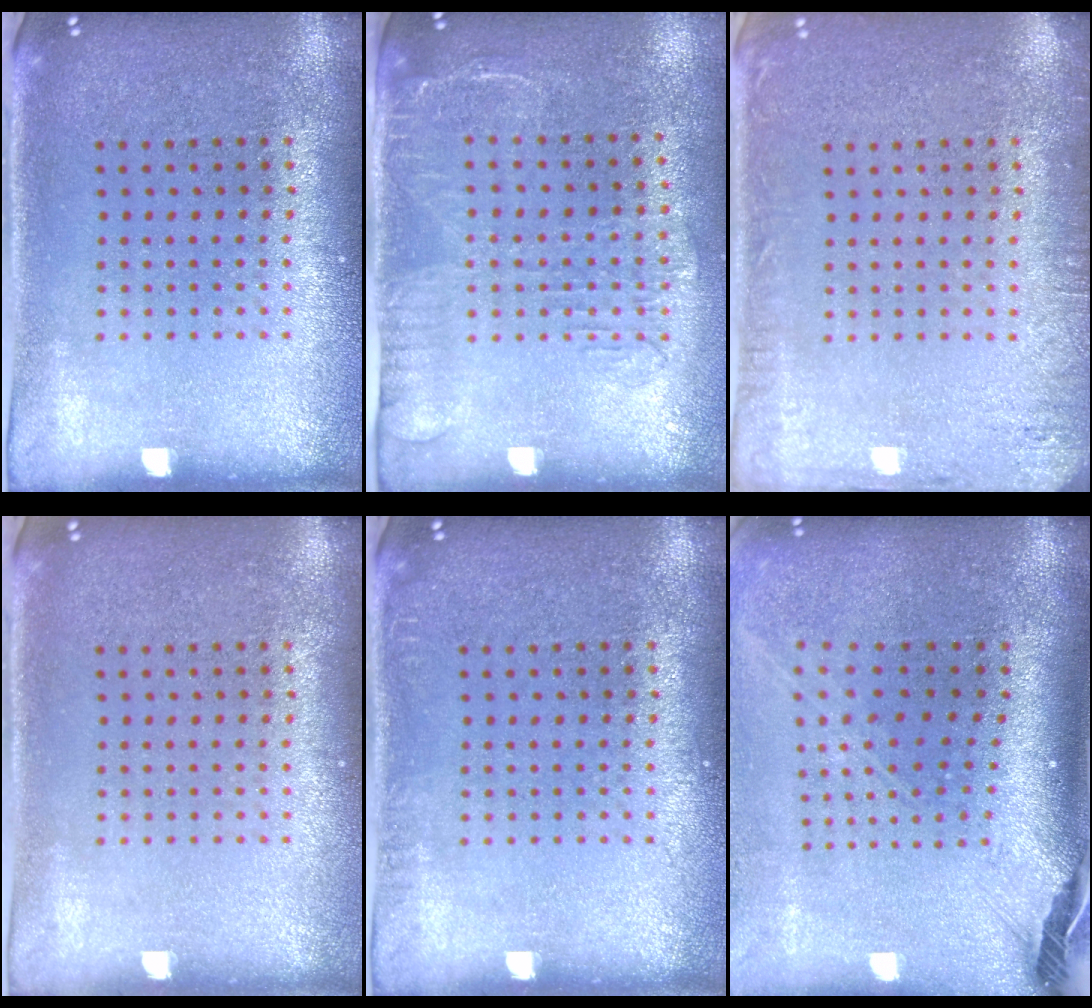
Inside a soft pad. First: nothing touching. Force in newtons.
{"total": 1.7, "press": 1.3, "slide": 1.0}
{"total": 2.2, "press": 2.1, "slide": 0.3}
{"total": 0.0}
{"total": 0.5, "press": 0.5, "slide": 0.0}
{"total": 2.8, "press": 2.0, "slide": 1.9}